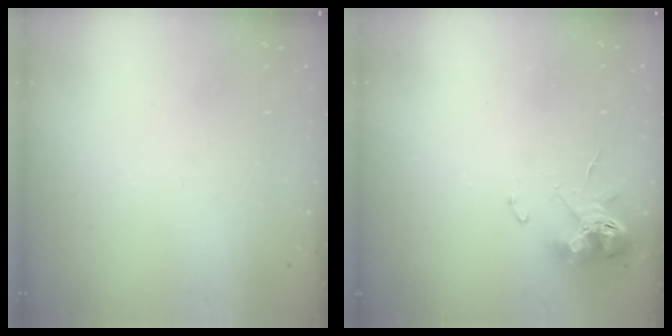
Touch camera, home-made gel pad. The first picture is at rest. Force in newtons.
{"total": 9.9, "press": 9.8, "slide": 1.1}